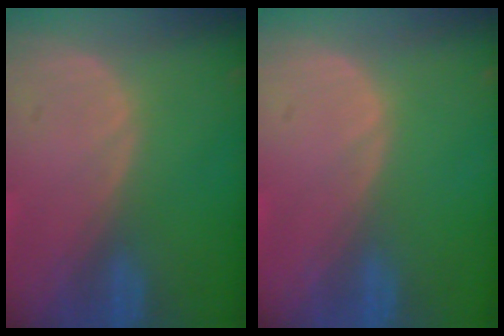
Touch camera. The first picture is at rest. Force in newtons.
{"total": 0.0}